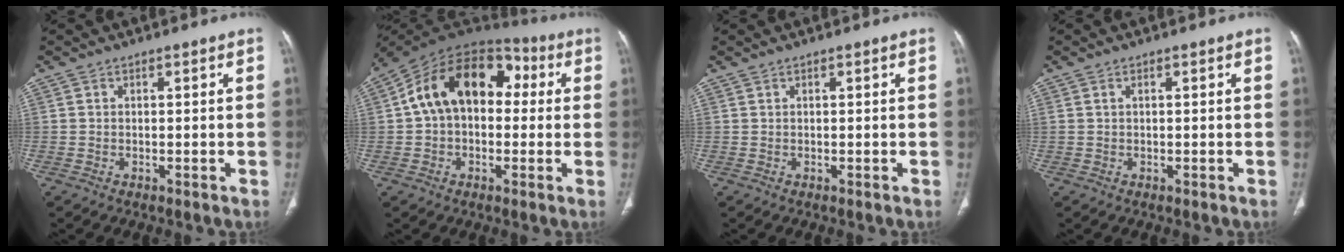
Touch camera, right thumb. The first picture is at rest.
{"total": 17.8, "force": [2.5, 11.9, 13.1], "torque": [-0.186, 0.050, 0.029]}
{"total": 0.0}
{"total": 0.8, "force": [0.3, 0.5, 0.6], "torque": [-0.016, 0.004, 0.007]}